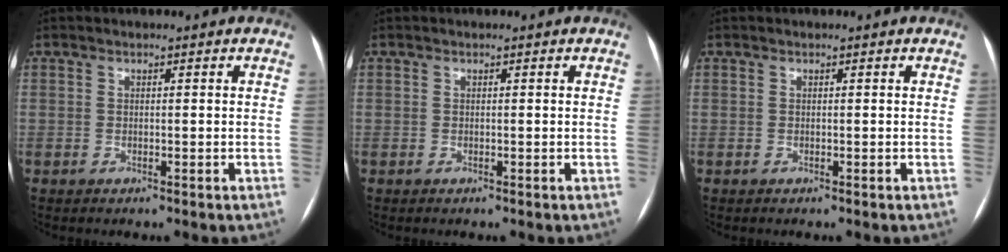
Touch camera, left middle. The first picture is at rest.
{"total": 0.0}
{"total": 0.0}